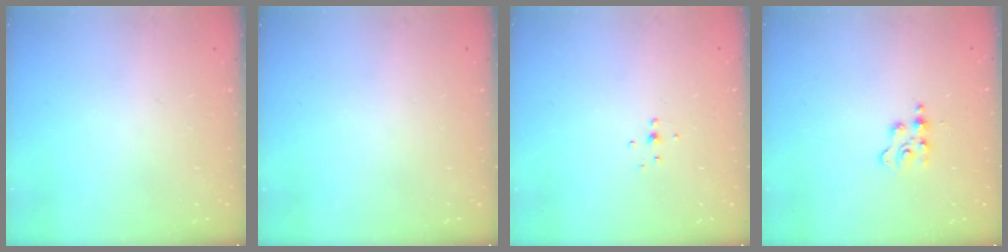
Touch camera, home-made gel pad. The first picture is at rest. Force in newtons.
{"total": 0.0}
{"total": 3.8, "press": 3.7, "slide": 0.8}
{"total": 2.1, "press": 2.1, "slide": 0.4}